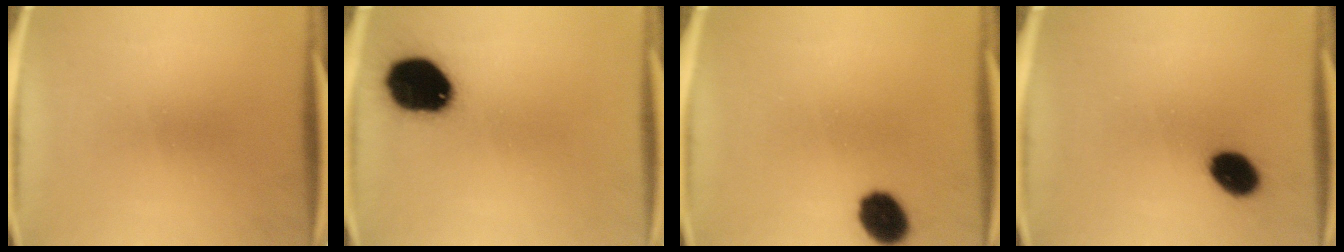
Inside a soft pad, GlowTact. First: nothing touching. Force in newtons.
{"total": 17.2}
{"total": 8.4}
{"total": 7.7}